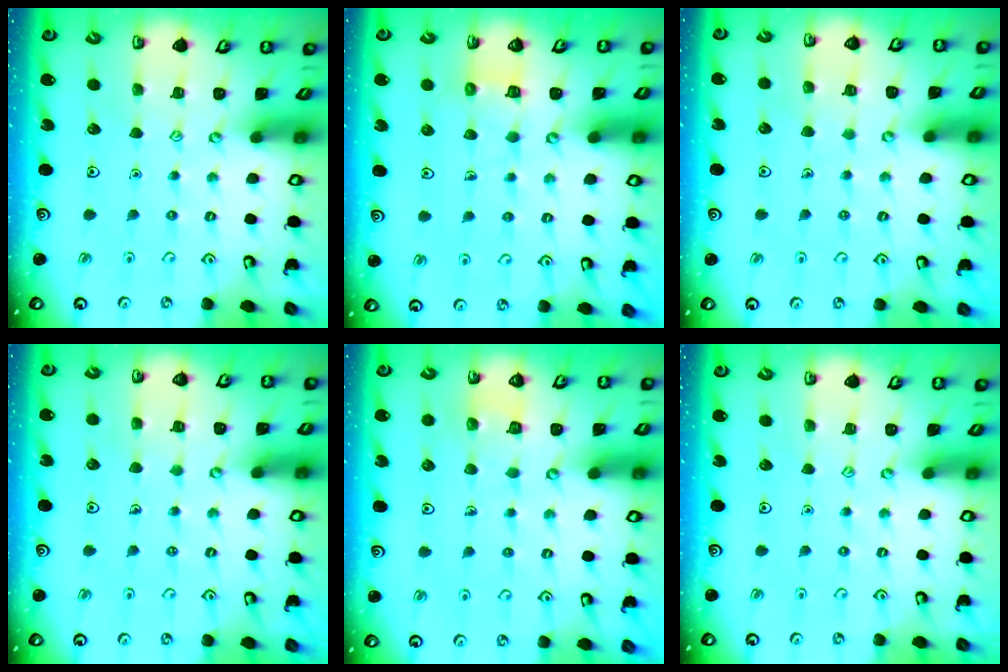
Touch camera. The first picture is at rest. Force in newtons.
{"total": 5.1, "press": 5.1, "slide": 0.5}
{"total": 3.8, "press": 3.7, "slide": 0.2}
{"total": 4.6, "press": 4.6, "slide": 0.4}
{"total": 2.5, "press": 2.5, "slide": 0.1}
{"total": 0.0}